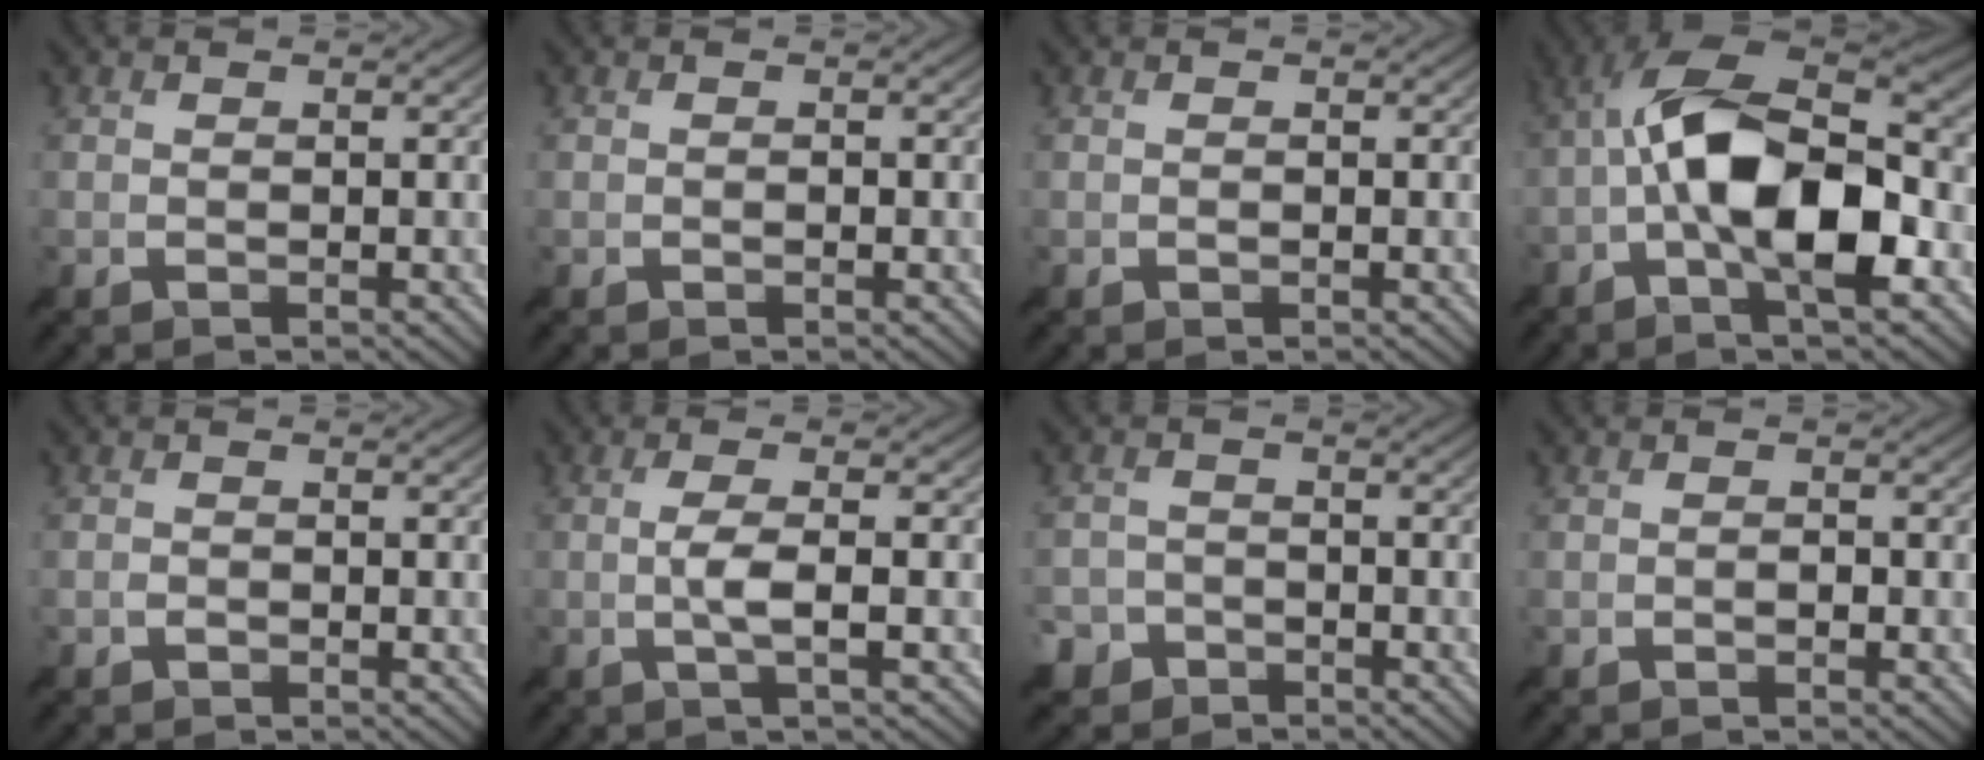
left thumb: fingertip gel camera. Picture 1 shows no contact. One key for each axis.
{"total": 0.0}
{"total": 0.0}
{"total": 14.9, "fx": -2.6, "fy": 5.5, "fz": 13.6, "tx": -0.251, "ty": 0.020, "tz": -0.056}
{"total": 0.6, "fx": -0.4, "fy": 0.4, "fz": 0.2, "tx": -0.004, "ty": 0.001, "tz": -0.010}
{"total": 4.3, "fx": -0.5, "fy": 0.5, "fz": 4.2, "tx": -0.081, "ty": 0.009, "tz": -0.022}
{"total": 4.1, "fx": -2.9, "fy": 2.8, "fz": 0.7, "tx": -0.011, "ty": -0.001, "tz": -0.058}
{"total": 0.6, "fx": -0.3, "fy": 0.3, "fz": 0.4, "tx": -0.005, "ty": 0.001, "tz": -0.005}